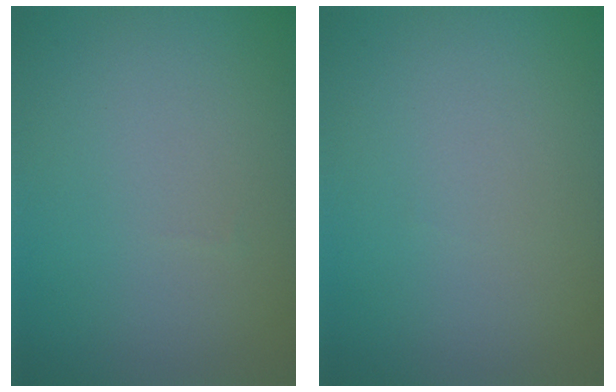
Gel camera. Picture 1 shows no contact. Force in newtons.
{"total": 0.0}